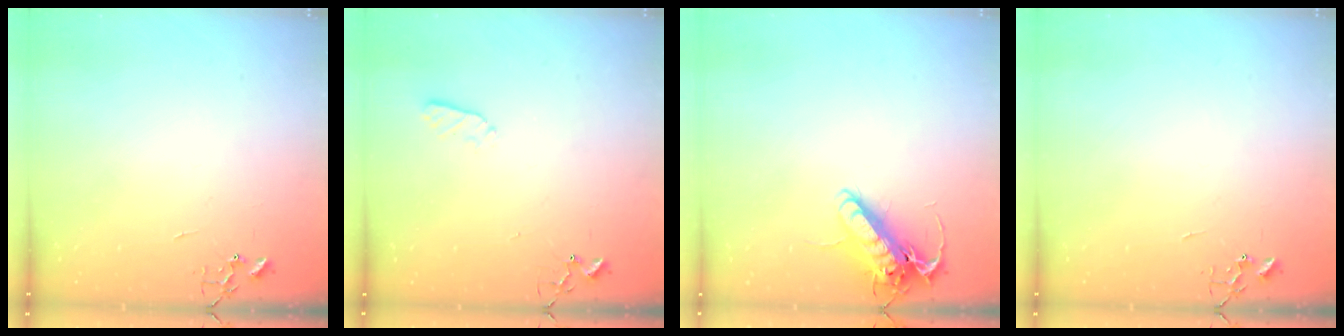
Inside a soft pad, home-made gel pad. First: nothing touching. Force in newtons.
{"total": 3.5, "press": 3.4, "slide": 0.5}
{"total": 13.8, "press": 13.6, "slide": 2.3}
{"total": 0.0}